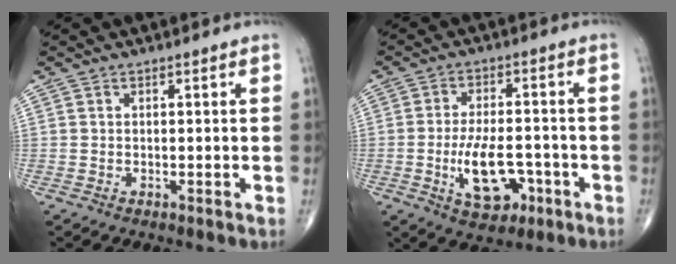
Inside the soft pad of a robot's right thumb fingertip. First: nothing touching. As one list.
[{"total": 10.4, "force": [-3.4, 5.5, 8.1], "torque": [-0.125, 0.014, -0.048]}]